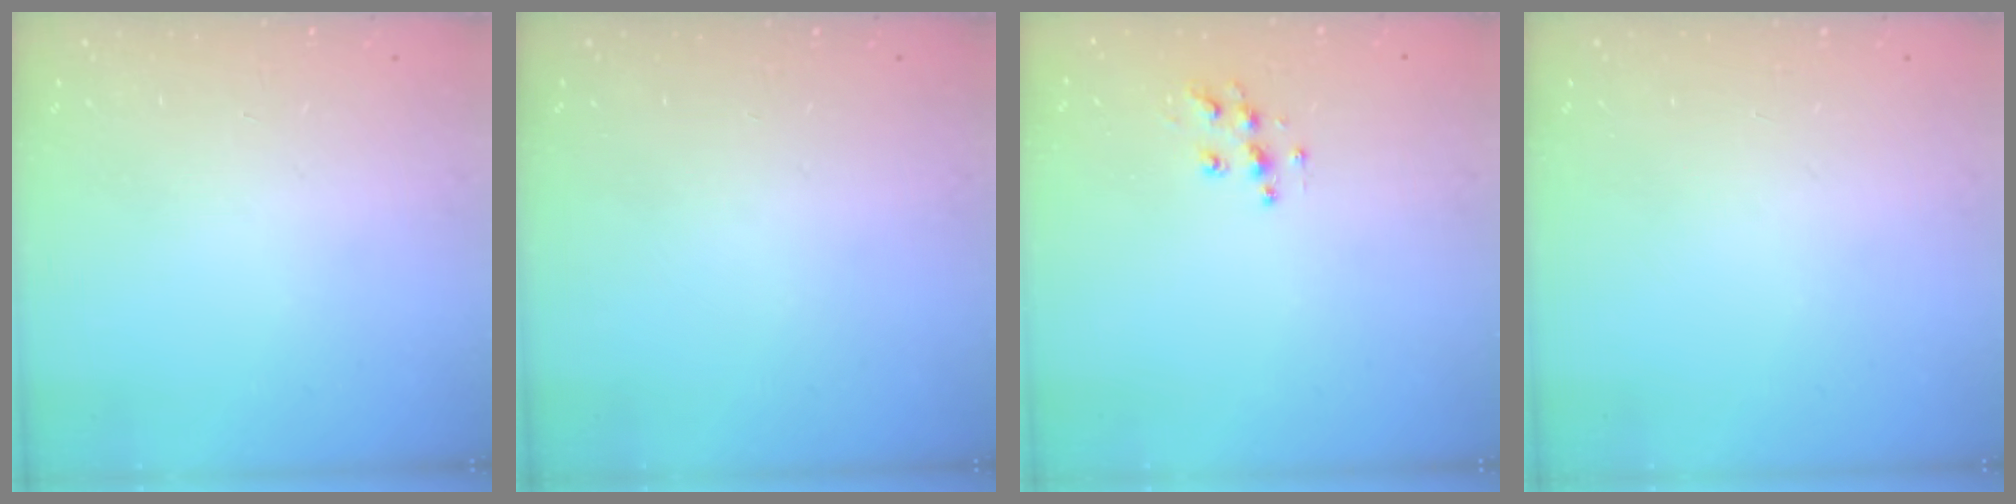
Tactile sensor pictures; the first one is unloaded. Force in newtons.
{"total": 0.0}
{"total": 7.5, "press": 7.5, "slide": 0.1}
{"total": 0.0}